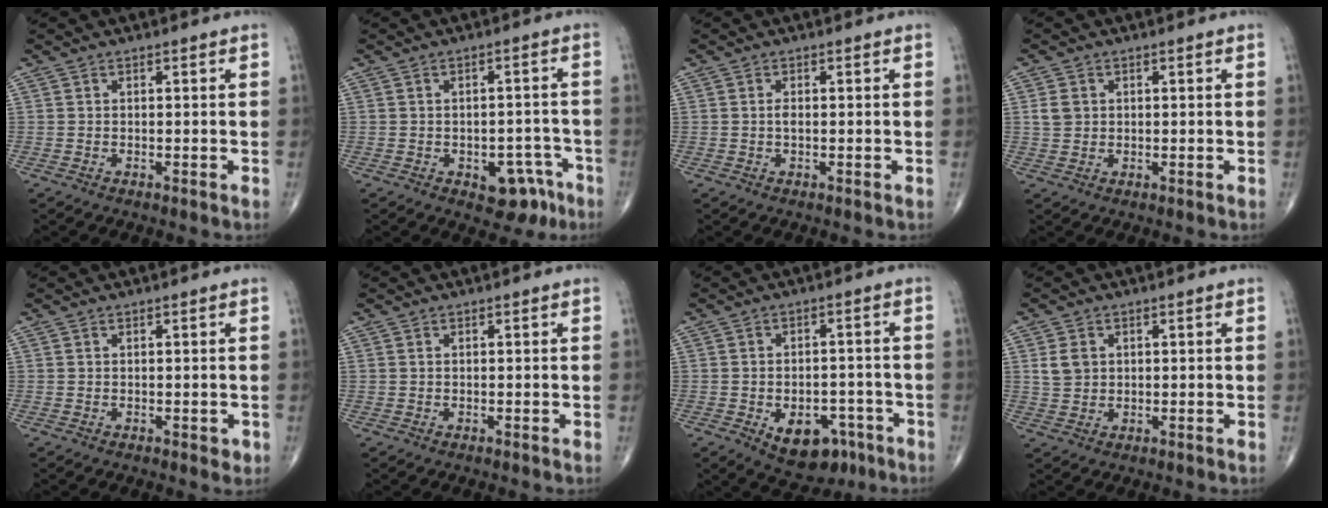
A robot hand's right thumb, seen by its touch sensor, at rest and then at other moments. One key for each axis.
{"total": 7.3, "fx": -3.7, "fy": 4.4, "fz": 4.4, "tx": -0.021, "ty": 0.030, "tz": -0.040}
{"total": 1.0, "fx": -0.1, "fy": 0.5, "fz": 0.9, "tx": -0.018, "ty": 0.001, "tz": -0.002}
{"total": 2.9, "fx": 0.6, "fy": 2.5, "fz": 1.4, "tx": -0.018, "ty": 0.001, "tz": 0.015}
{"total": 1.7, "fx": -0.1, "fy": 1.0, "fz": 1.4, "tx": -0.009, "ty": -0.003, "tz": 0.000}
{"total": 0.0}
{"total": 10.3, "fx": -4.8, "fy": 6.6, "fz": 6.3, "tx": -0.062, "ty": 0.028, "tz": -0.057}
{"total": 3.9, "fx": 1.0, "fy": 3.1, "fz": 2.1, "tx": -0.028, "ty": -0.001, "tz": 0.024}